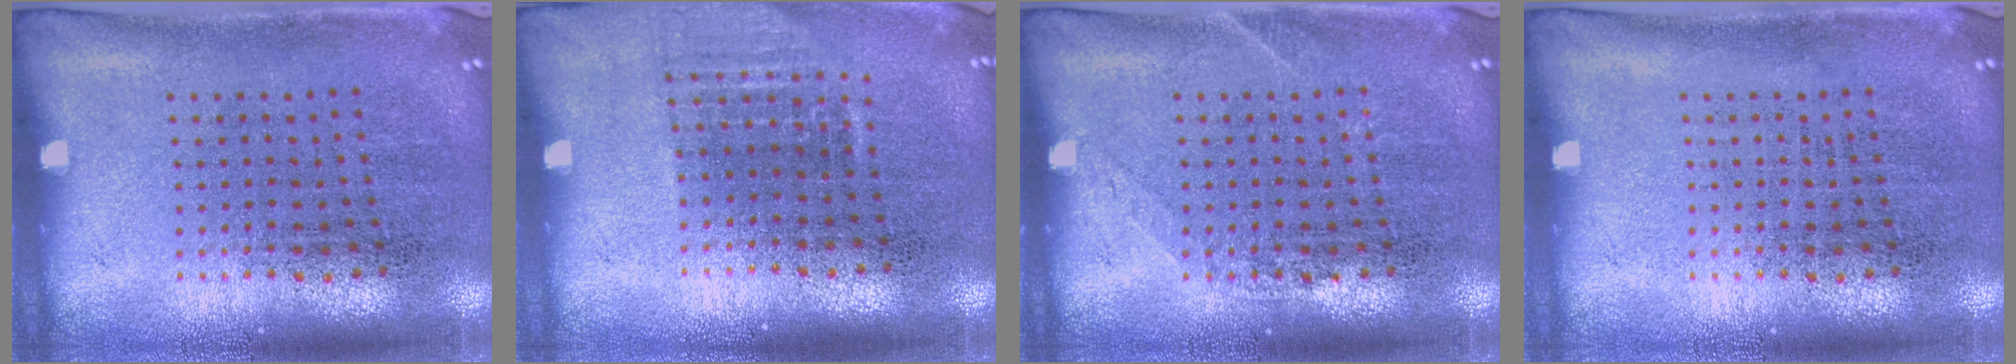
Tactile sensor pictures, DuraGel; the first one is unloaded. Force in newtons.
{"total": 1.0, "press": 0.9, "slide": 0.4}
{"total": 1.0, "press": 1.0, "slide": 0.2}
{"total": 0.0}